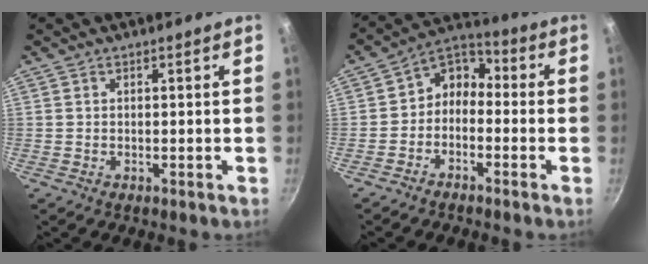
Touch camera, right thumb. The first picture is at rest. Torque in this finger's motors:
{"motor_torque": [-0.22, -0.40, -0.12, -0.05, 0.02]}